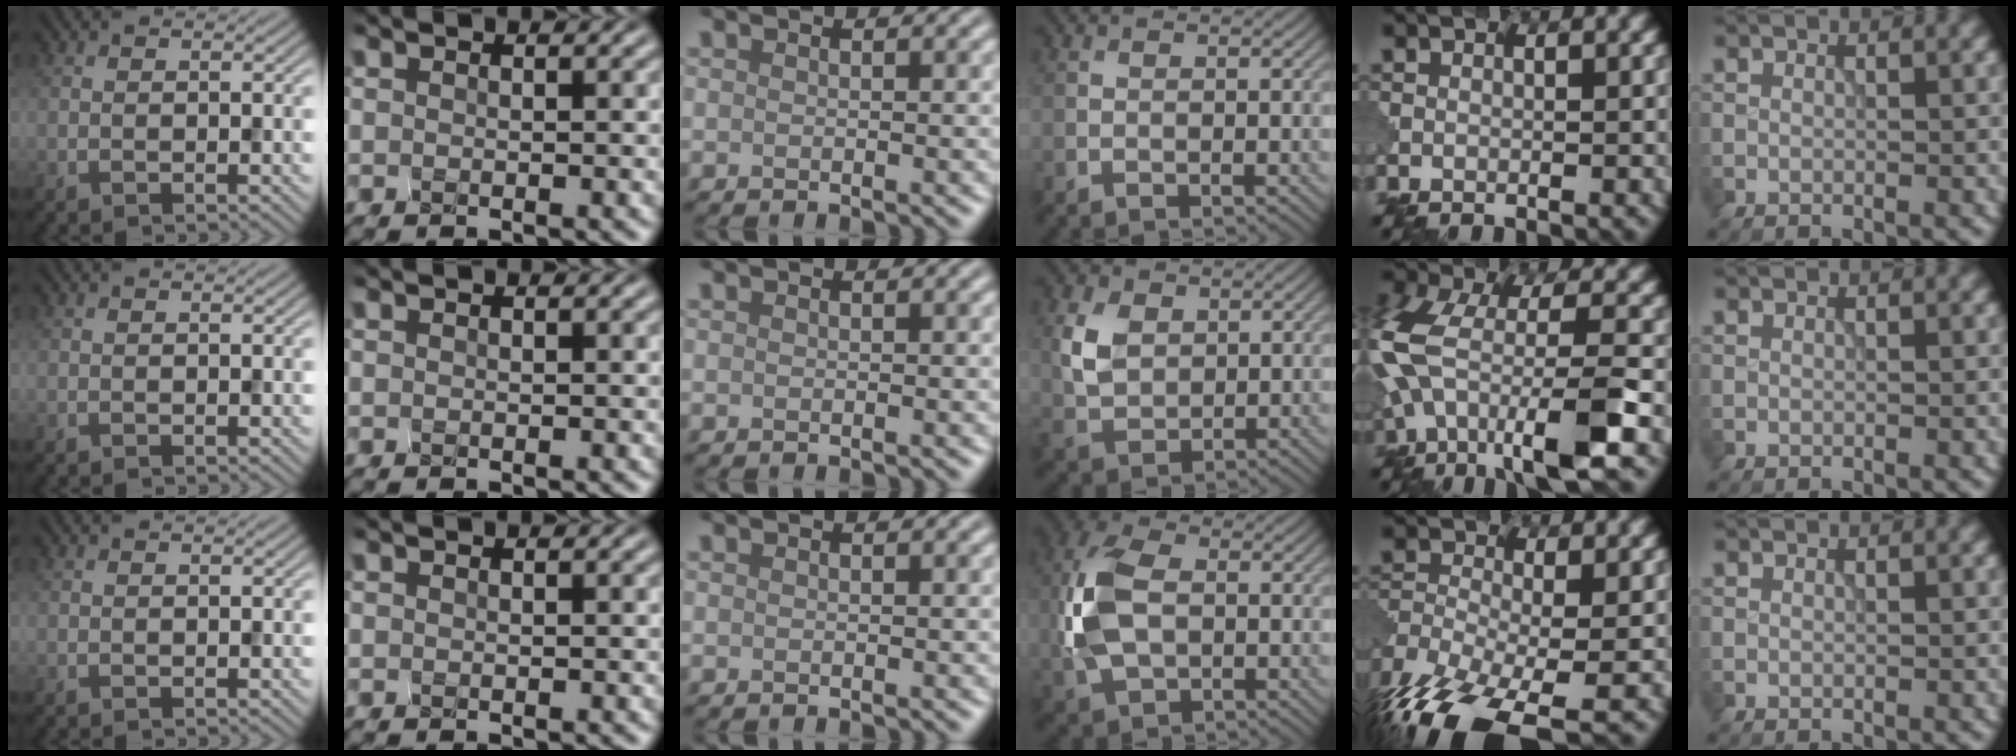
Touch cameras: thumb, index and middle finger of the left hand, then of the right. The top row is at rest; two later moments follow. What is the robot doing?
{"motion": "squeeze", "object": "clothespin"}